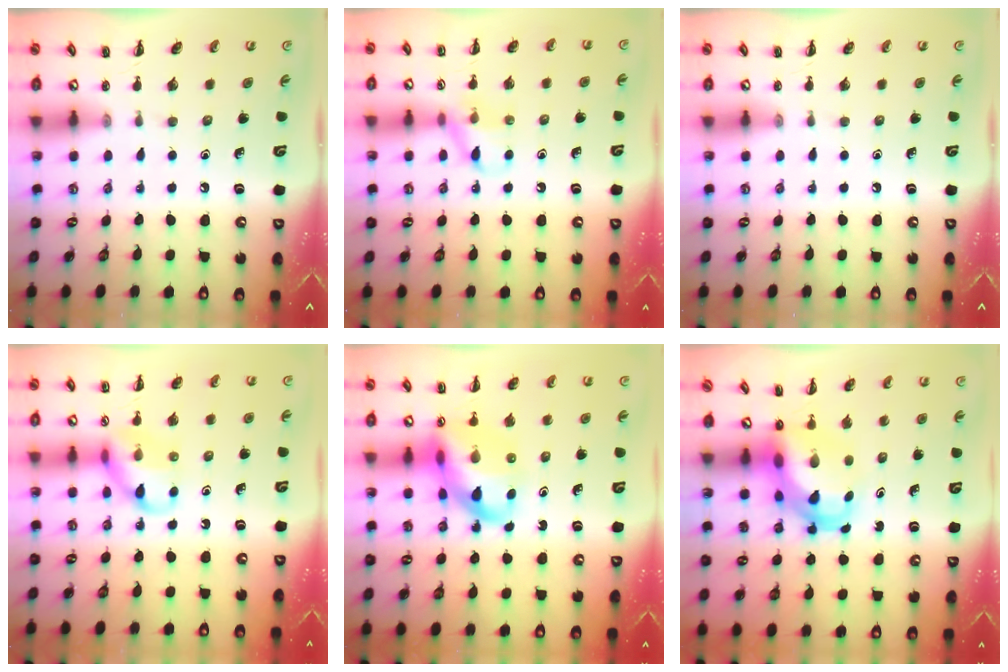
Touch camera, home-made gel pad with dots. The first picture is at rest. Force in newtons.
{"total": 8.8, "press": 8.6, "slide": 1.6}
{"total": 0.0}
{"total": 12.2, "press": 12.0, "slide": 1.6}
{"total": 14.6, "press": 14.1, "slide": 3.8}
{"total": 4.7, "press": 4.7, "slide": 0.9}